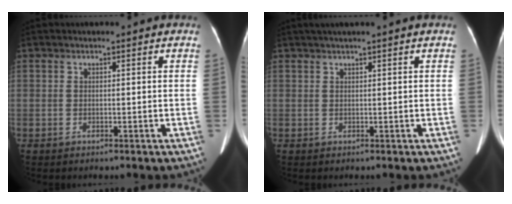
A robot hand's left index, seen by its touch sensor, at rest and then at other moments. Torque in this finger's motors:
{"motor_torque": [0.23, -0.30, 0.14, 0.06]}